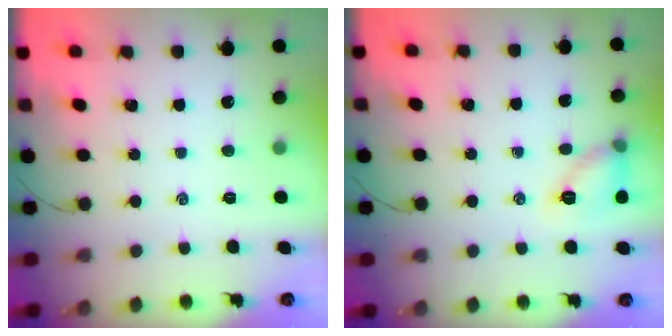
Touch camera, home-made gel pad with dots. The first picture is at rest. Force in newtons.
{"total": 9.7, "press": 9.7, "slide": 0.1}